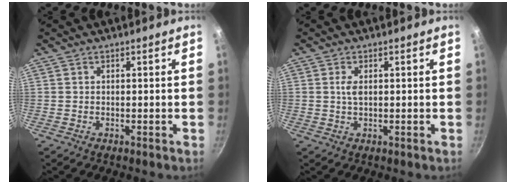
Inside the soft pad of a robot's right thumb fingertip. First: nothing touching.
{"total": 1.9, "force": [0.4, 0.9, 1.6], "torque": [-0.032, 0.000, 0.009]}